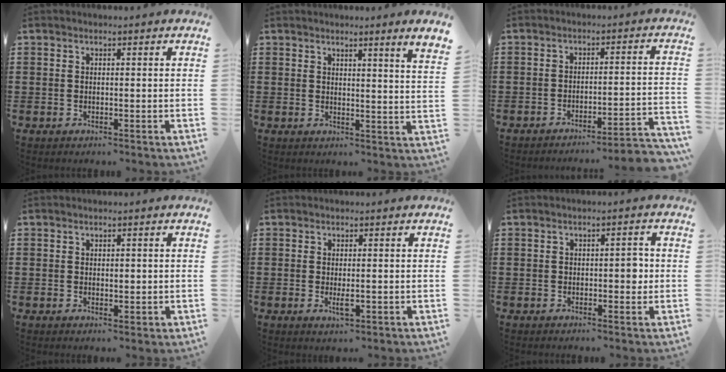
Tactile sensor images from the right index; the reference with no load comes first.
{"total": 2.4, "force": [2.0, -1.0, 0.9], "torque": [-0.020, -0.011, 0.034]}
{"total": 4.0, "force": [-3.7, -0.3, 1.4], "torque": [-0.027, -0.013, -0.077]}
{"total": 1.4, "force": [0.1, 0.8, 1.2], "torque": [-0.016, 0.003, -0.001]}
{"total": 2.4, "force": [-0.5, 0.7, 2.2], "torque": [-0.054, -0.008, -0.013]}
{"total": 2.6, "force": [-0.2, 1.4, 2.1], "torque": [-0.026, -0.002, -0.009]}